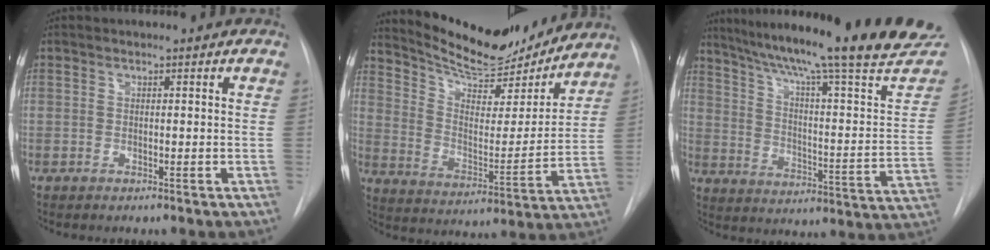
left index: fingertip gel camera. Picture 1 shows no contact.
{"total": 18.2, "force": [17.0, 4.0, 5.1], "torque": [-0.089, -0.013, 0.264]}
{"total": 29.8, "force": [25.1, 1.9, 15.9], "torque": [-0.248, -0.064, 0.327]}